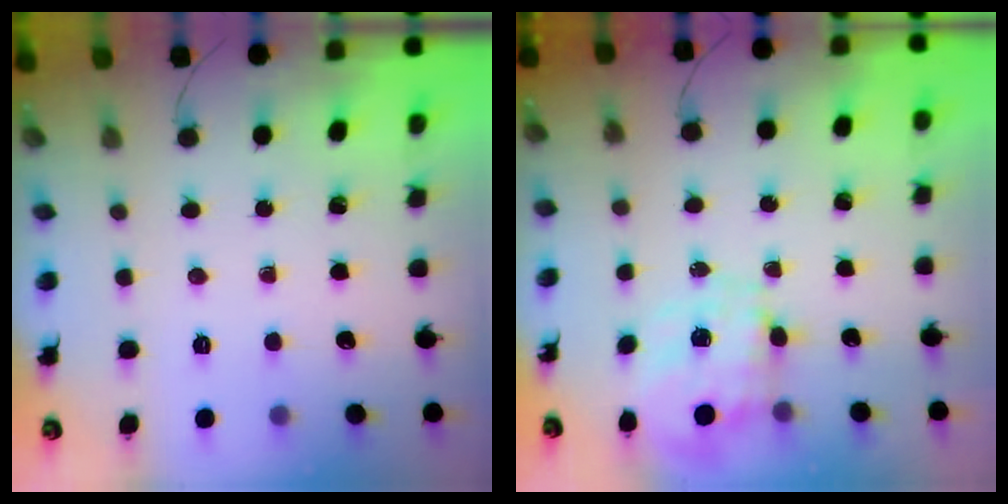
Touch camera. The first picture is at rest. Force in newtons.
{"total": 6.6, "press": 6.5, "slide": 1.0}